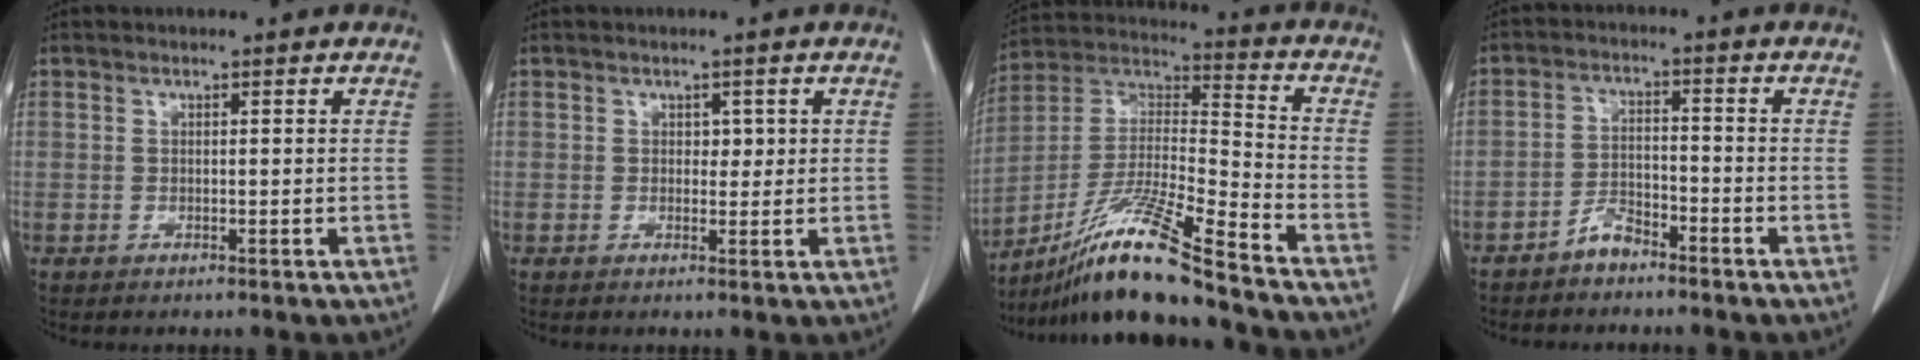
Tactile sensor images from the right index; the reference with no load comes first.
{"total": 1.6, "force": [0.4, 1.2, 1.0], "torque": [-0.005, 0.000, 0.005]}
{"total": 16.8, "force": [-13.2, -0.9, 10.4], "torque": [-0.209, -0.012, -0.245]}
{"total": 3.6, "force": [-3.0, 1.3, 1.3], "torque": [-0.022, 0.005, -0.057]}